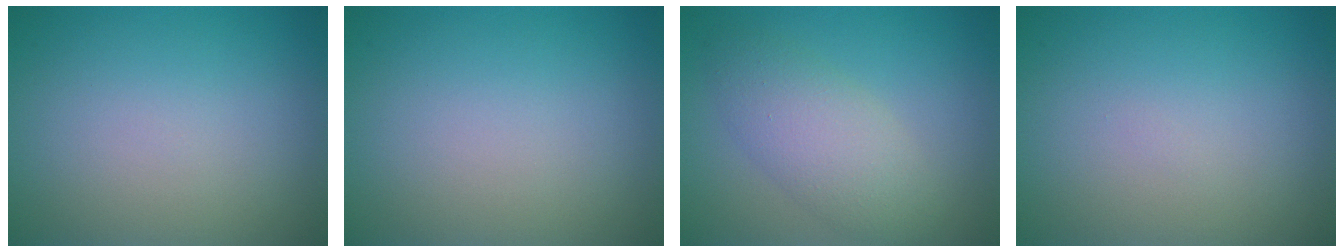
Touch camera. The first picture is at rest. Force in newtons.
{"total": 0.0}
{"total": 4.3, "press": 4.3, "slide": 0.2}
{"total": 0.0}